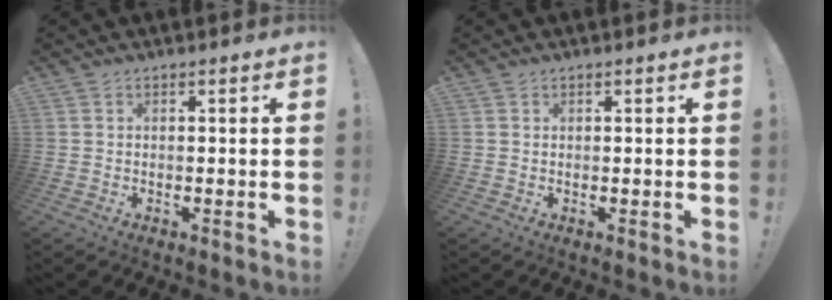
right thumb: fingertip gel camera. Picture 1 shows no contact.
{"total": 0.0}